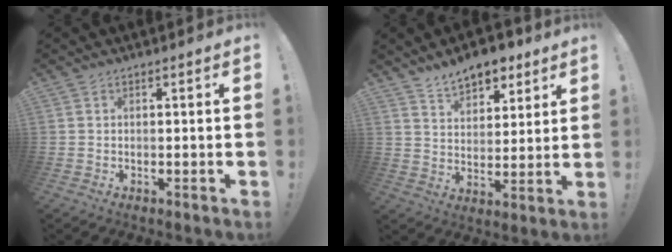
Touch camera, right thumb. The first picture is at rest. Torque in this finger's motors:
{"motor_torque": [-0.03, 0.16, 0.16, 0.24, 0.19]}